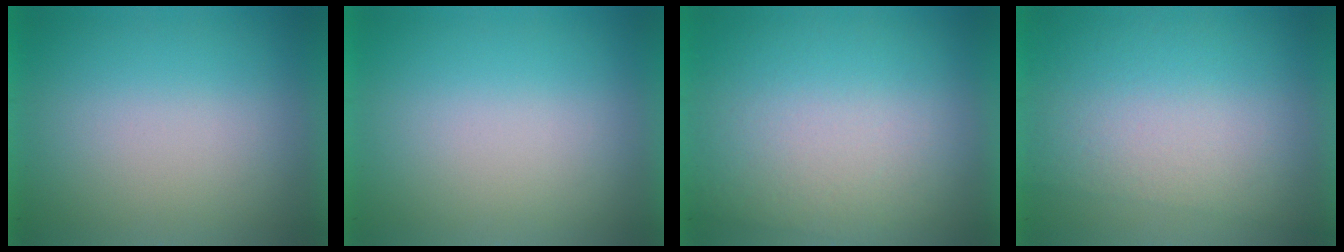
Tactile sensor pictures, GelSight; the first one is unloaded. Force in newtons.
{"total": 0.0}
{"total": 3.2}
{"total": 2.8}